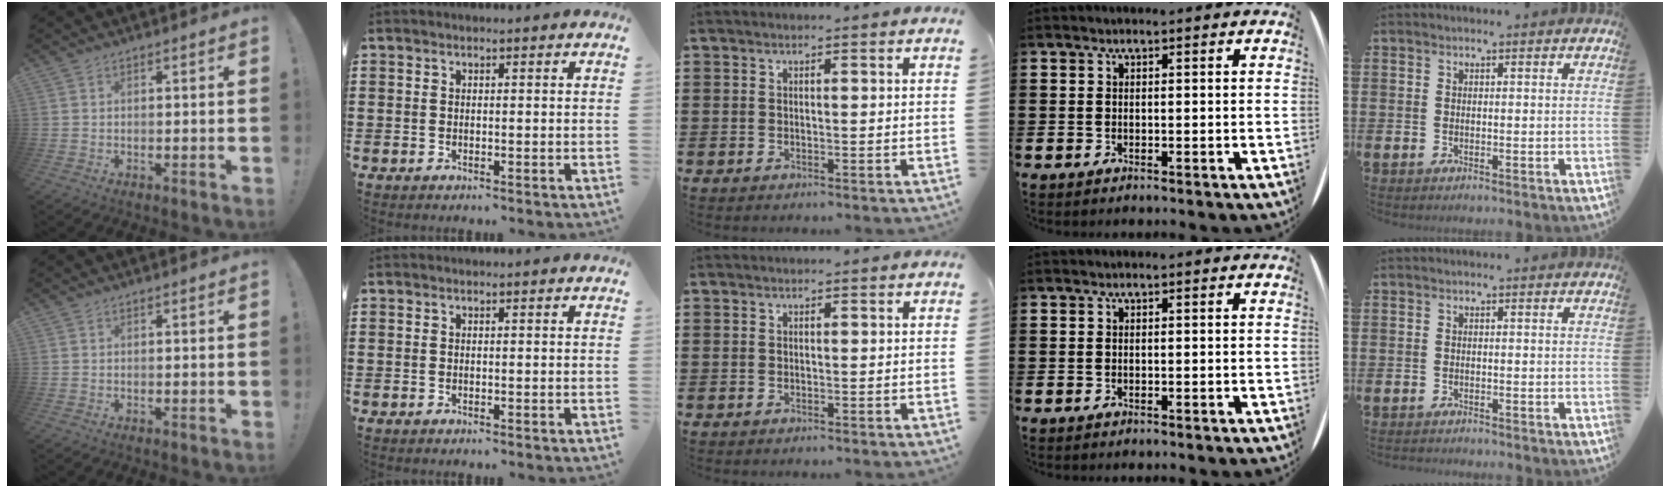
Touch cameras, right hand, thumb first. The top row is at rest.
{"little": {"total": 0.5, "force": [-0.5, 0.0, 0.0], "torque": [-0.001, -0.002, -0.011]}}